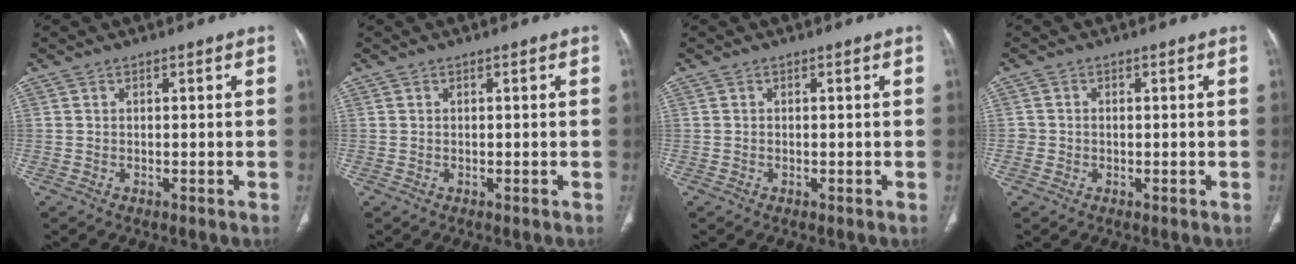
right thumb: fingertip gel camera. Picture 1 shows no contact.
{"total": 0.0}
{"total": 0.0}
{"total": 1.4, "force": [-0.2, 1.4, 0.2], "torque": [0.003, 0.006, -0.004]}